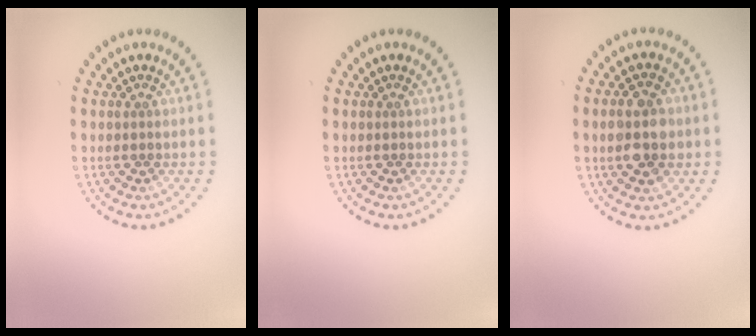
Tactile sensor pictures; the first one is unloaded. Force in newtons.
{"total": 0.0}
{"total": 4.5, "press": 4.5, "slide": 0.1}